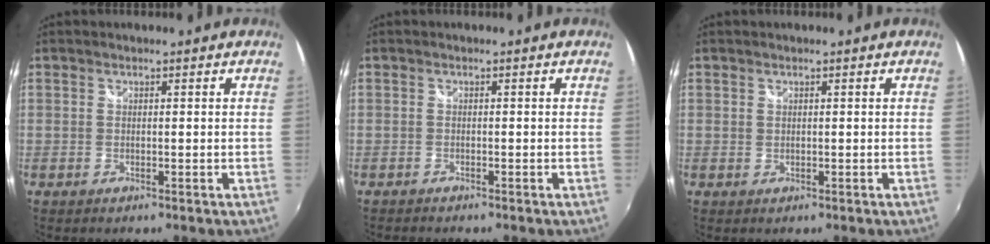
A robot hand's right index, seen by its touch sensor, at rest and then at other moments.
{"total": 1.2, "force": [-1.2, 0.2, 0.2], "torque": [-0.010, -0.007, -0.023]}
{"total": 0.5, "force": [0.5, 0.2, -0.1], "torque": [0.001, -0.001, 0.010]}